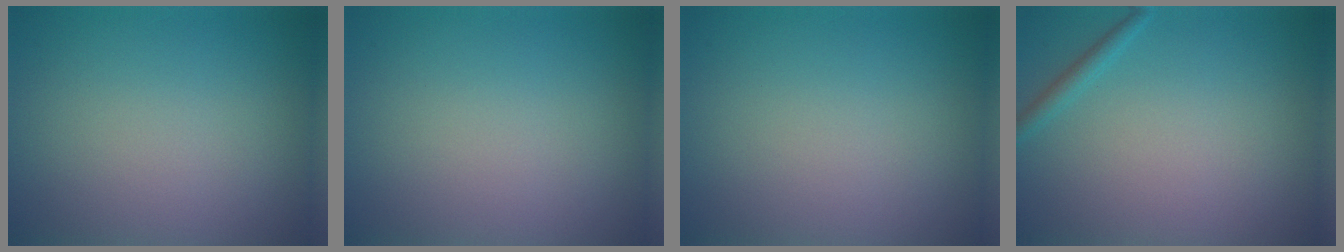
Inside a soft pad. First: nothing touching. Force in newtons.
{"total": 0.0}
{"total": 0.0}
{"total": 1.1, "press": 1.1, "slide": 0.1}